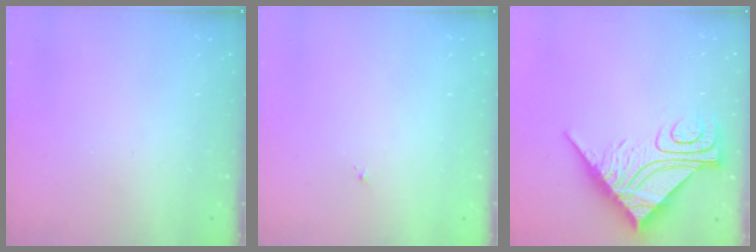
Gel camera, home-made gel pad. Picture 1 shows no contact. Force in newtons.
{"total": 0.8, "press": 0.7, "slide": 0.3}
{"total": 14.7, "press": 14.7, "slide": 1.2}